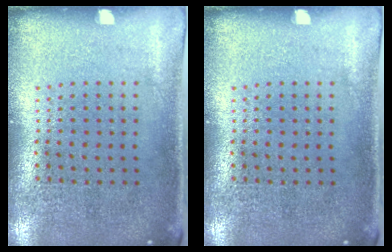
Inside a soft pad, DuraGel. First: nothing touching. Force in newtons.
{"total": 0.0}